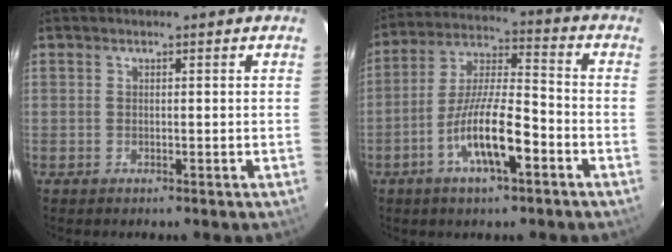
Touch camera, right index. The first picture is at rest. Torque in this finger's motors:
{"motor_torque": [1.27, -0.87, 0.87, 0.20]}